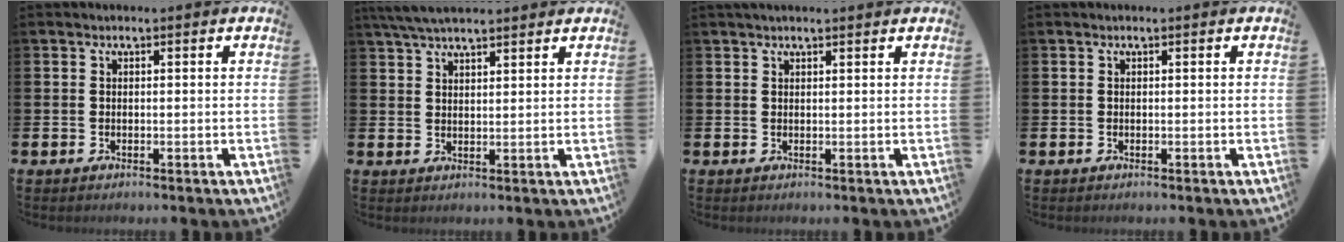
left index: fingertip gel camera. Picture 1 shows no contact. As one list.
[{"total": 4.9, "force": [4.4, 0.9, 1.9], "torque": [-0.050, -0.006, 0.083]}, {"total": 1.1, "force": [1.0, 0.1, 0.4], "torque": [0.006, -0.004, 0.016]}, {"total": 0.0}]